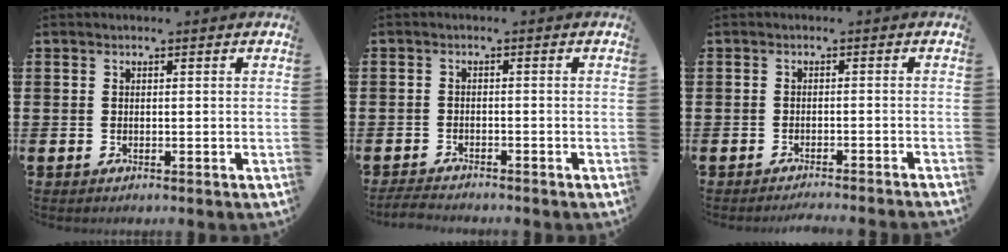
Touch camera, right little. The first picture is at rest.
{"total": 1.7, "force": [-1.7, 0.1, 0.3], "torque": [-0.008, 0.003, -0.035]}
{"total": 1.3, "force": [-1.2, -0.3, 0.1], "torque": [-0.001, 0.001, -0.025]}